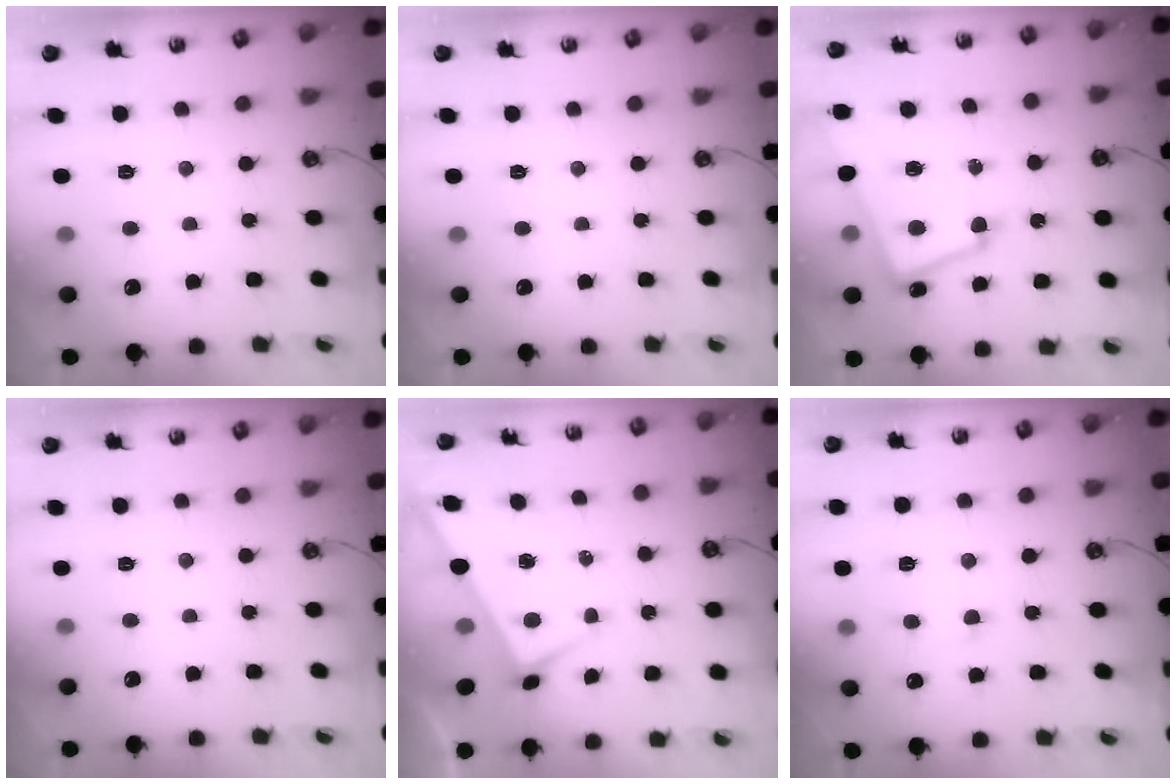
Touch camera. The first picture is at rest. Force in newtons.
{"total": 0.0}
{"total": 8.2, "press": 8.0, "slide": 1.9}
{"total": 0.0}
{"total": 2.8, "press": 2.8, "slide": 0.4}
{"total": 2.4, "press": 2.4, "slide": 0.5}